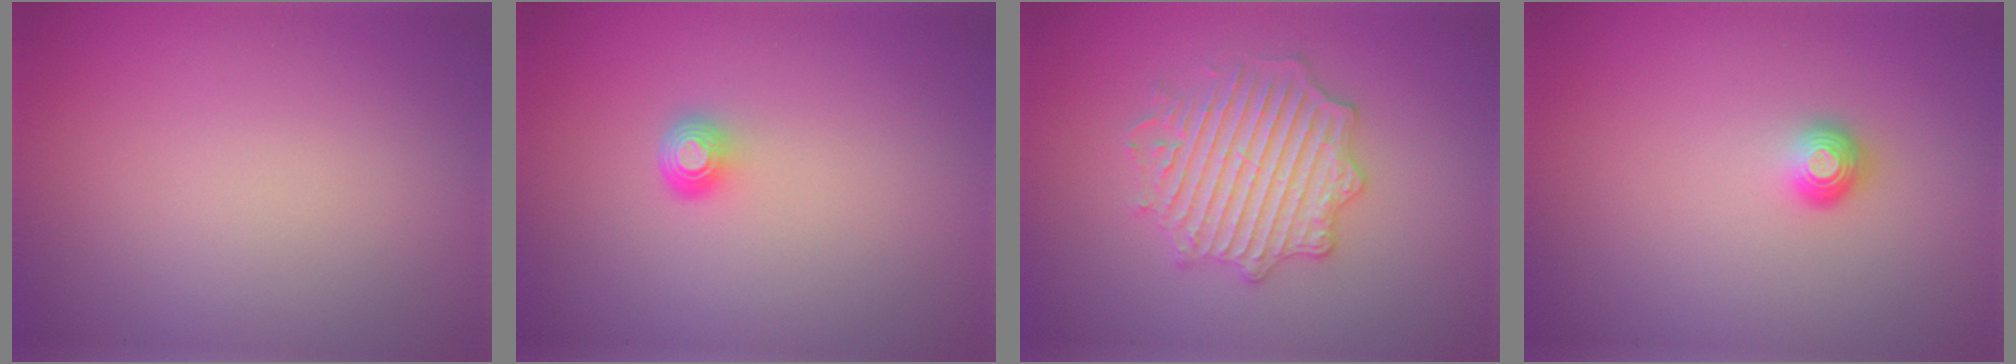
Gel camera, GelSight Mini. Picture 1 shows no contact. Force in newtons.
{"total": 1.4, "press": 1.1, "slide": 1.0}
{"total": 4.3, "press": 4.1, "slide": 1.2}
{"total": 1.2, "press": 0.9, "slide": 0.7}